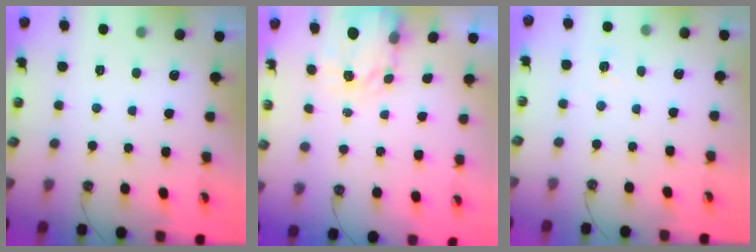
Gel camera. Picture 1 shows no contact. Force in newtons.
{"total": 3.5, "press": 3.5, "slide": 0.4}
{"total": 3.9, "press": 3.9, "slide": 0.4}